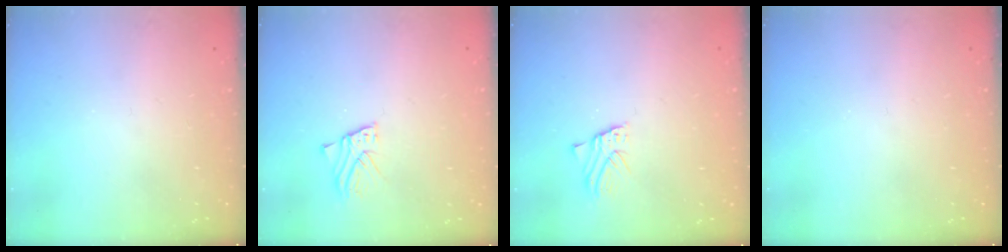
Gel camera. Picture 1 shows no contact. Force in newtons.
{"total": 2.4, "press": 2.4, "slide": 0.2}
{"total": 1.1, "press": 1.1, "slide": 0.2}
{"total": 0.0}